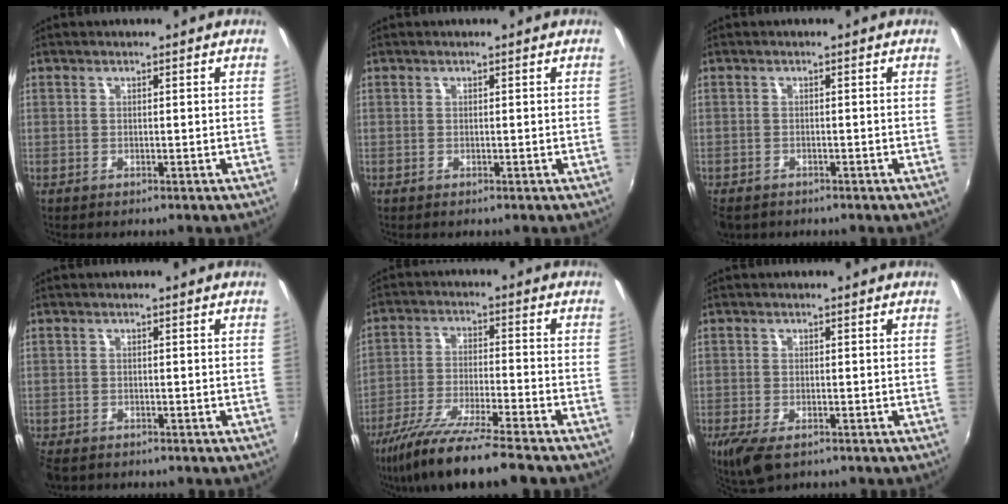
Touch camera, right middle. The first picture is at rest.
{"total": 0.0}
{"total": 4.2, "force": [-2.9, 2.4, 1.8], "torque": [-0.050, -0.014, -0.049]}
{"total": 4.0, "force": [-2.9, 1.9, 1.8], "torque": [-0.050, -0.016, -0.056]}
{"total": 14.9, "force": [-12.0, 0.6, 8.9], "torque": [-0.181, -0.033, -0.211]}
{"total": 5.8, "force": [-3.6, 2.4, 3.9], "torque": [-0.091, -0.023, -0.063]}